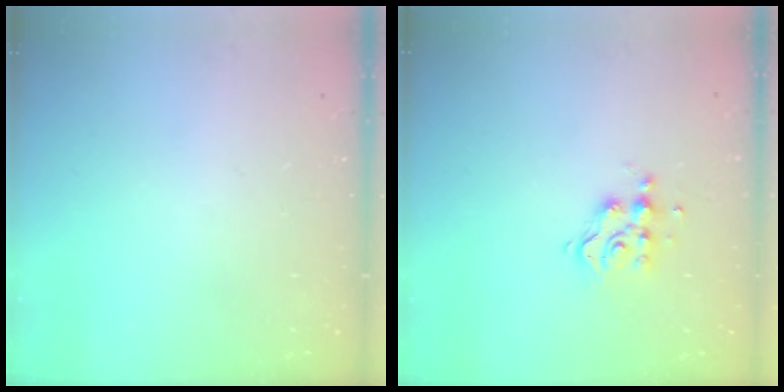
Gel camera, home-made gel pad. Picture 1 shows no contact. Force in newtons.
{"total": 7.1, "press": 7.1, "slide": 0.5}